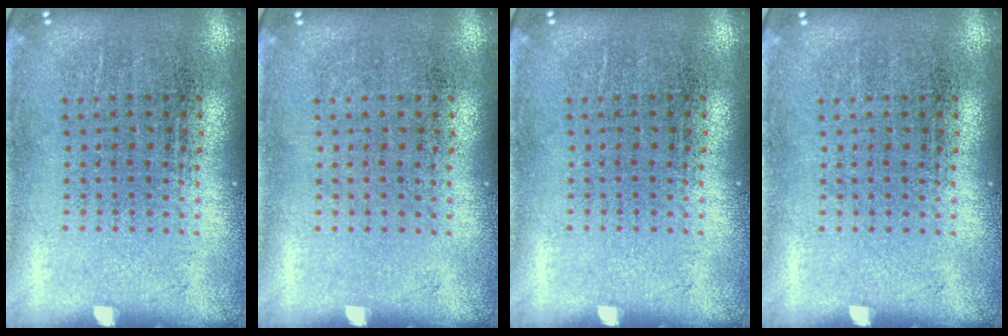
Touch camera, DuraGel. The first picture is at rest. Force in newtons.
{"total": 0.0}
{"total": 0.0}
{"total": 0.0}